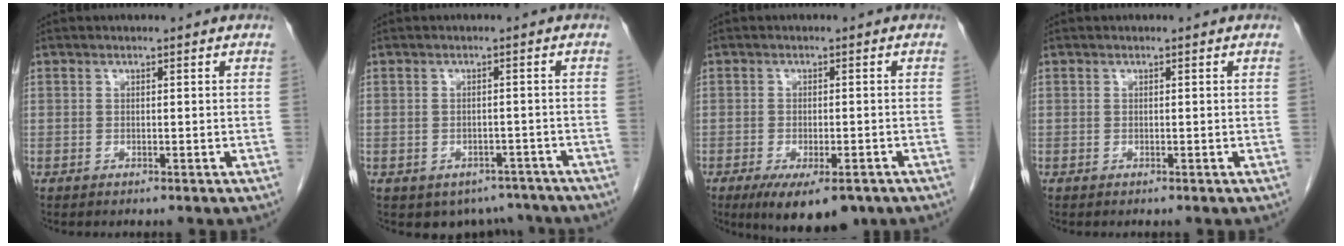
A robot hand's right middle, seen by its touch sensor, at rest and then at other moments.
{"total": 5.5, "force": [-4.4, 3.3, 0.5], "torque": [0.016, 0.010, -0.053]}
{"total": 9.2, "force": [-6.3, 3.0, 6.0], "torque": [-0.084, -0.012, -0.093]}
{"total": 0.0}